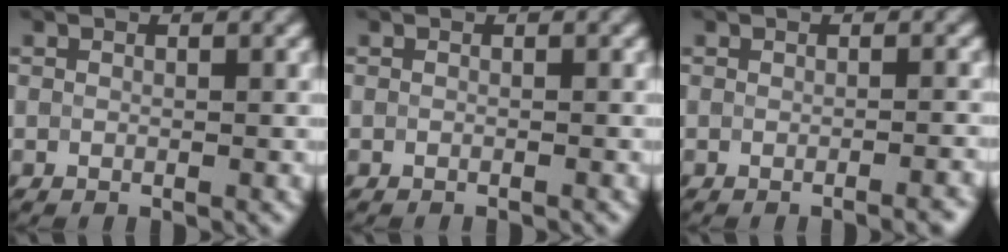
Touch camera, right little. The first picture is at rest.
{"total": 0.6, "force": [-0.6, 0.1, 0.2], "torque": [0.000, -0.003, -0.012]}
{"total": 1.6, "force": [-1.0, 0.4, 1.2], "torque": [-0.005, 0.002, -0.019]}